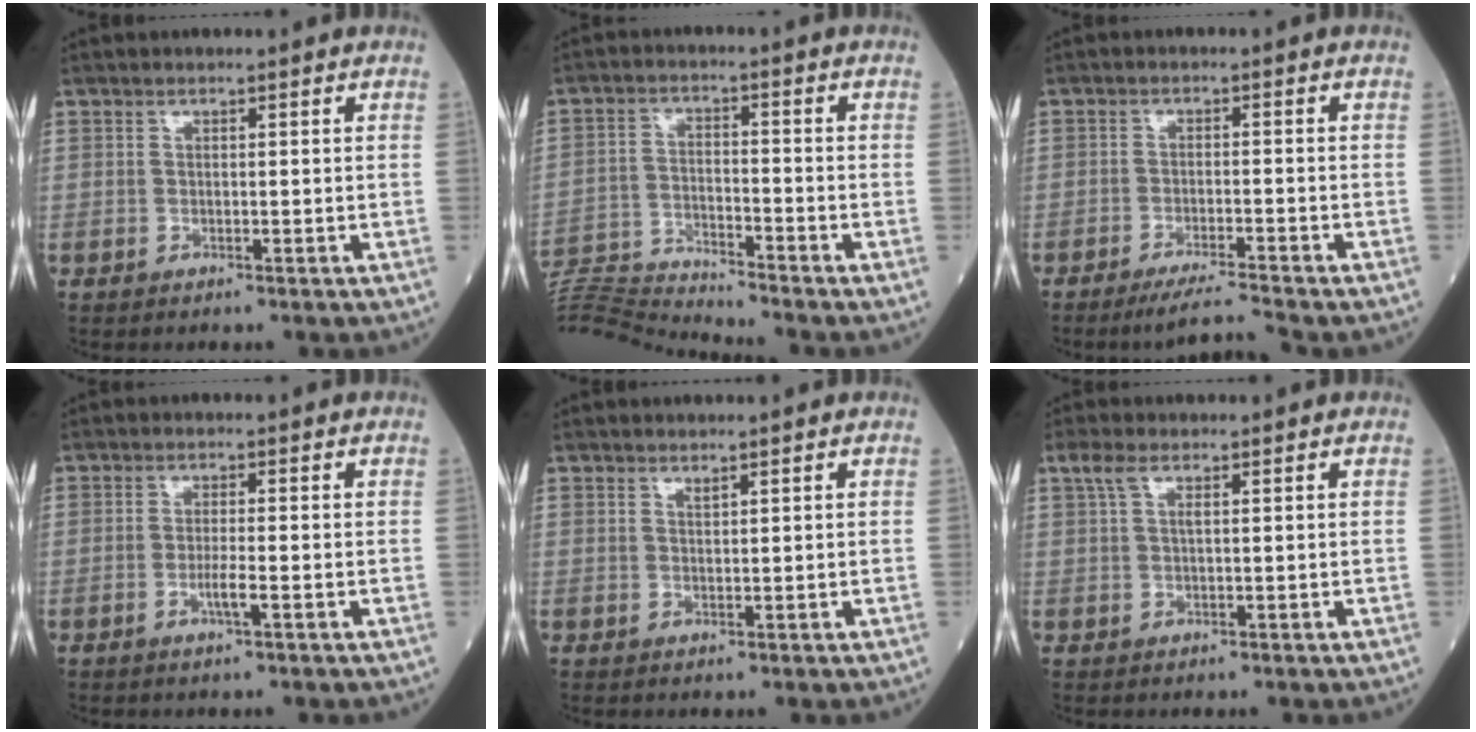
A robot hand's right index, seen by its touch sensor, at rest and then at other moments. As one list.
[{"total": 10.3, "force": [-10.1, -2.4, 0.4], "torque": [-0.012, 0.007, -0.191]}, {"total": 5.2, "force": [-4.6, -0.9, 2.3], "torque": [-0.037, -0.019, -0.079]}, {"total": 2.3, "force": [-0.9, -0.1, 2.1], "torque": [-0.042, -0.002, -0.017]}, {"total": 0.6, "force": [0.5, 0.0, 0.3], "torque": [-0.008, -0.004, 0.011]}, {"total": 2.8, "force": [1.3, 1.0, 2.2], "torque": [-0.056, 0.027, 0.031]}]